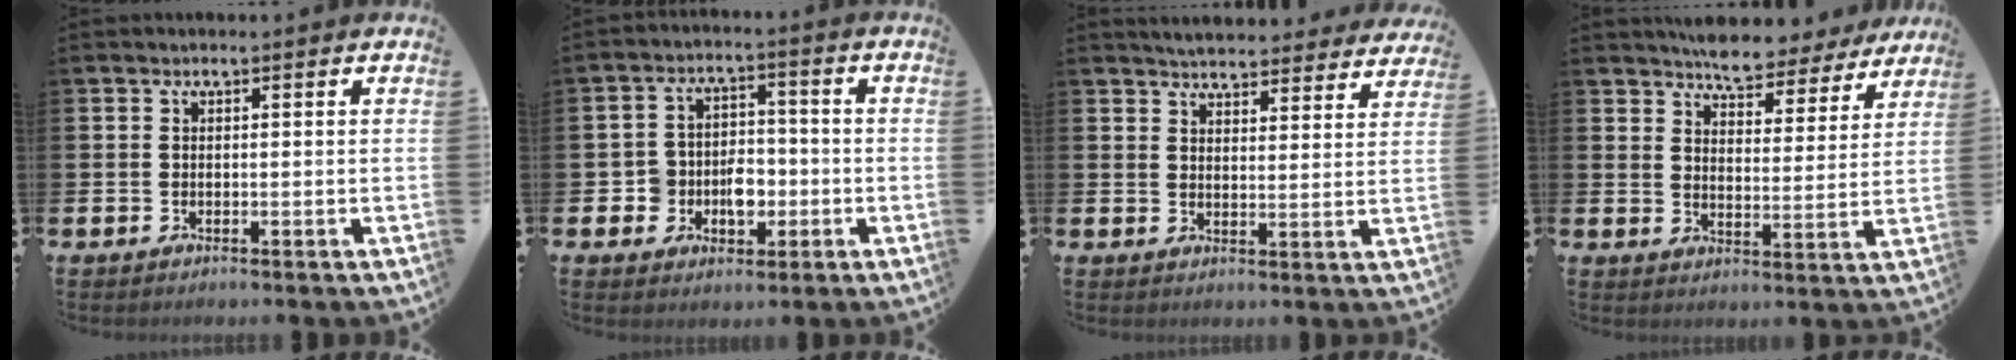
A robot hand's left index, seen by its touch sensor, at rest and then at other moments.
{"total": 5.1, "force": [-1.7, 4.5, 1.9], "torque": [-0.046, 0.014, -0.035]}
{"total": 4.9, "force": [4.8, 0.7, 0.3], "torque": [-0.013, -0.032, 0.084]}
{"total": 6.2, "force": [5.9, 1.4, 0.9], "torque": [-0.034, -0.040, 0.103]}